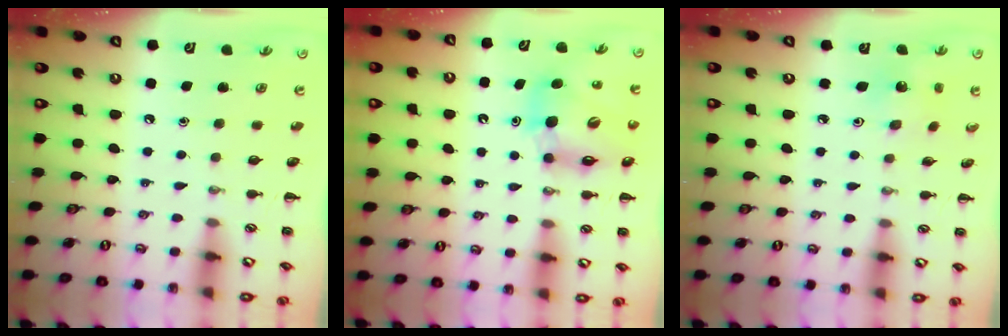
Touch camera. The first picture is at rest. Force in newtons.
{"total": 11.6, "press": 11.1, "slide": 3.2}
{"total": 2.6, "press": 2.4, "slide": 0.9}